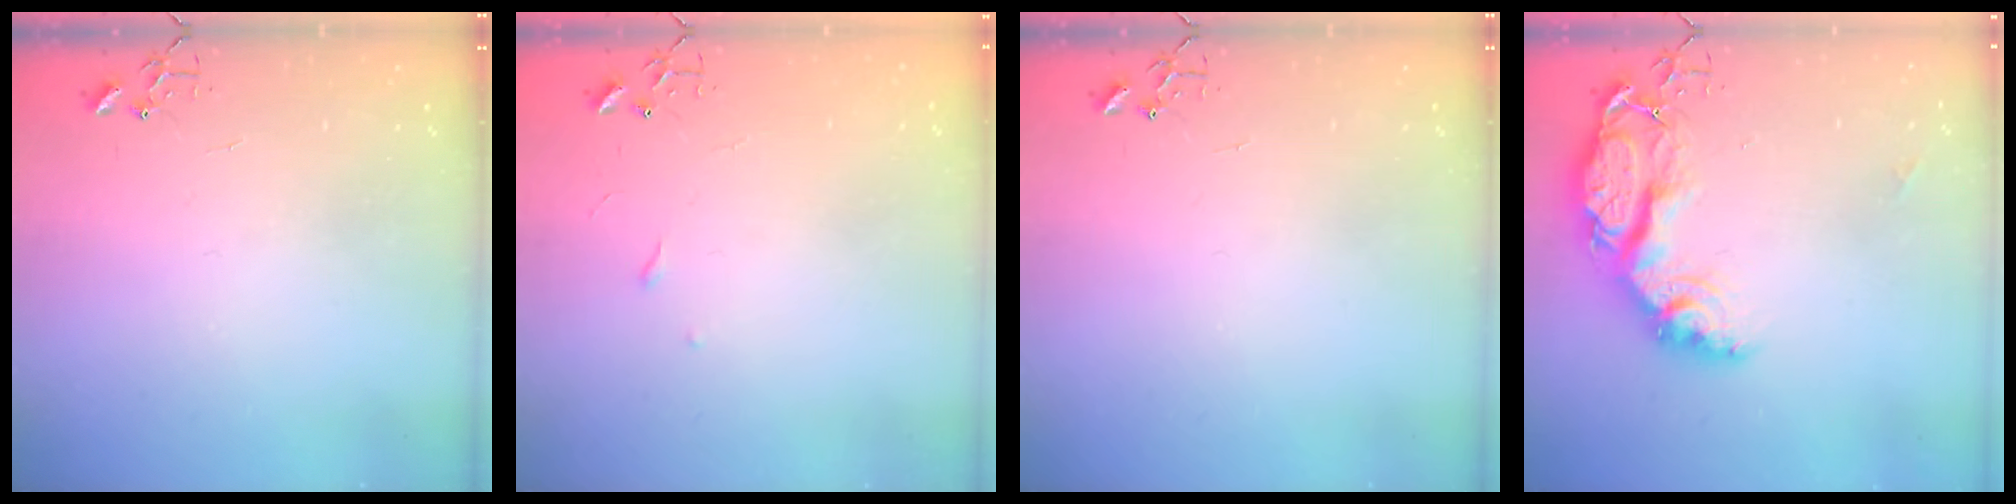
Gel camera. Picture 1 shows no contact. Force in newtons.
{"total": 3.5, "press": 3.5, "slide": 0.5}
{"total": 0.0}
{"total": 19.0, "press": 19.0, "slide": 1.8}